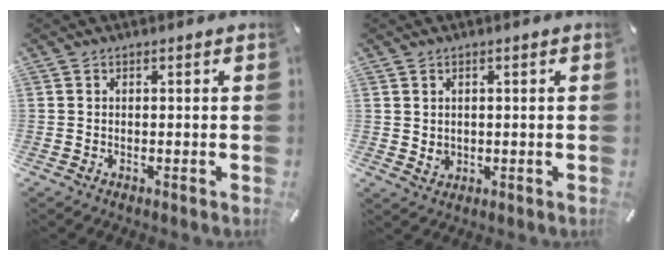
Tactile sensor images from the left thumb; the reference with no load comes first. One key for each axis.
{"total": 2.1, "fx": 0.8, "fy": 1.9, "fz": 0.5, "tx": -0.003, "ty": -0.001, "tz": 0.014}